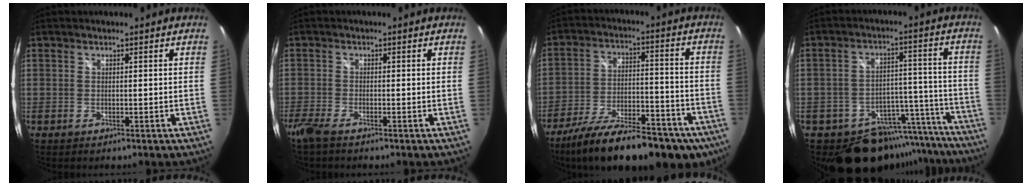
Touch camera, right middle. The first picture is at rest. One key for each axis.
{"total": 3.5, "fx": -2.8, "fy": 0.4, "fz": 2.1, "tx": -0.057, "ty": -0.011, "tz": -0.059}
{"total": 25.9, "fx": -18.8, "fy": 9.2, "fz": 15.3, "tx": -0.259, "ty": -0.040, "tz": -0.267}
{"total": 16.5, "fx": -13.6, "fy": 8.6, "fz": 3.6, "tx": -0.060, "ty": 0.055, "tz": -0.168}